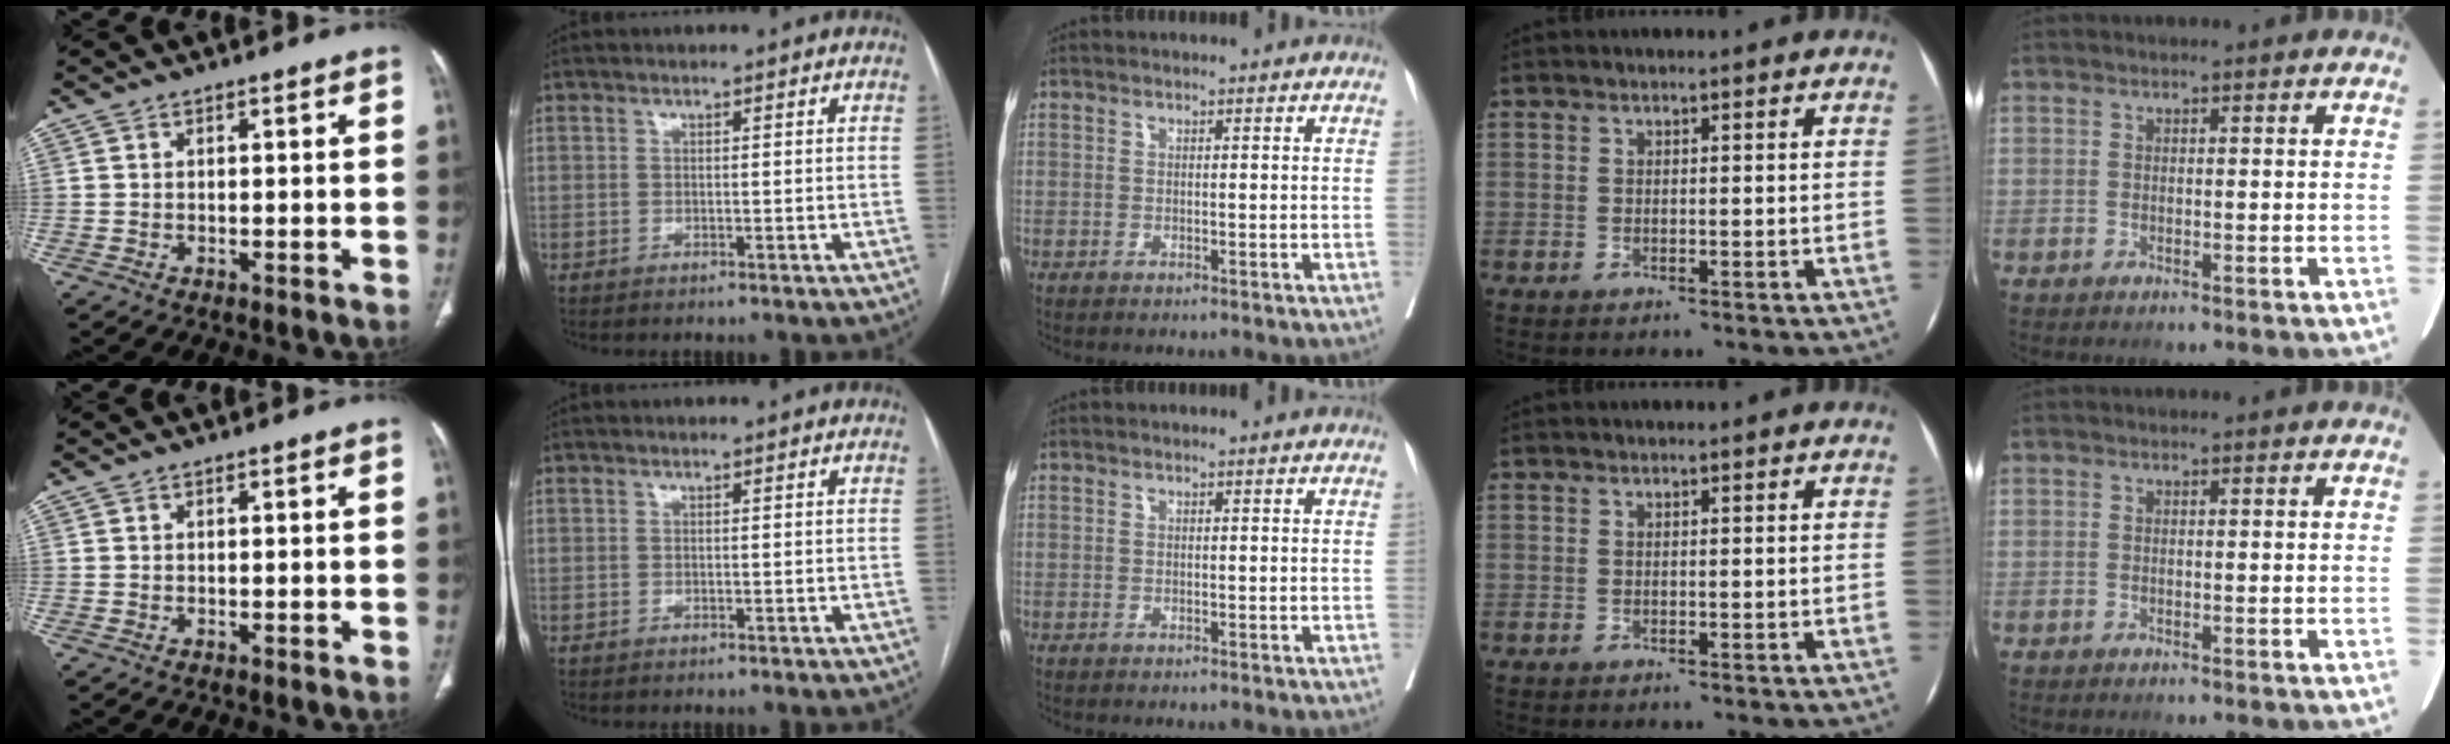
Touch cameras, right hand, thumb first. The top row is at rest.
{}